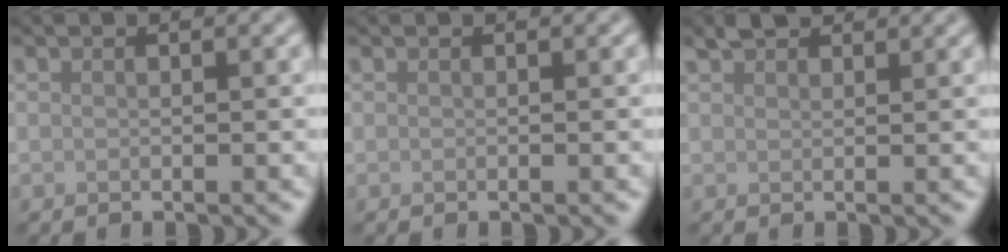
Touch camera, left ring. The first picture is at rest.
{"total": 0.0}
{"total": 2.1, "force": [2.0, 0.5, 0.6], "torque": [-0.011, 0.004, 0.039]}